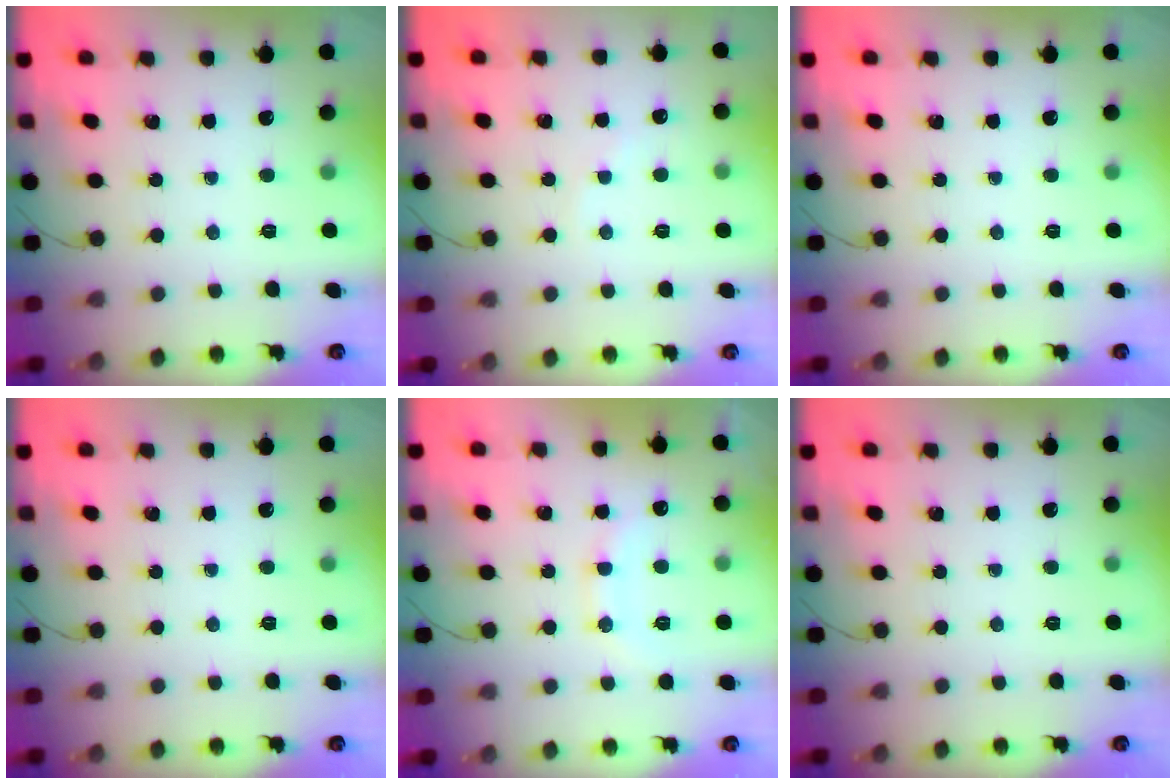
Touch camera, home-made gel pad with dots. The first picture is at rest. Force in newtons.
{"total": 3.1, "press": 2.9, "slide": 1.0}
{"total": 0.0}
{"total": 0.0}
{"total": 10.2, "press": 10.2, "slide": 0.9}
{"total": 0.0}